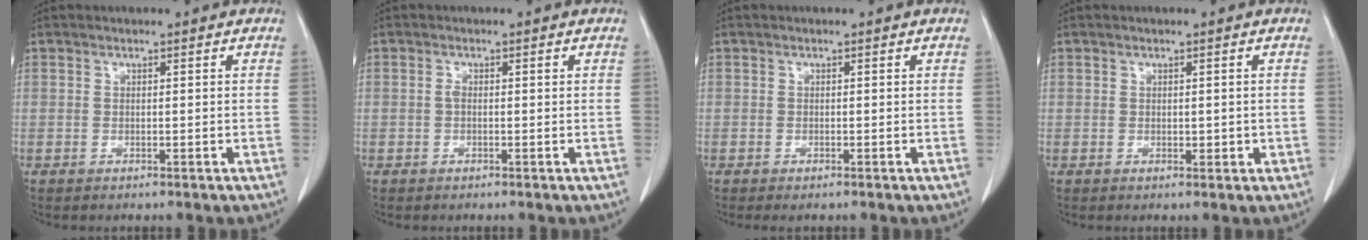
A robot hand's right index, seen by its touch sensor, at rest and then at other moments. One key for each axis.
{"total": 1.0, "fx": 0.1, "fy": 0.4, "fz": 0.9, "tx": -0.014, "ty": 0.003, "tz": 0.003}
{"total": 0.6, "fx": -0.4, "fy": 0.1, "fz": 0.4, "tx": -0.007, "ty": -0.003, "tz": -0.002}
{"total": 1.2, "fx": 0.1, "fy": 0.8, "fz": 0.8, "tx": -0.007, "ty": 0.000, "tz": 0.006}